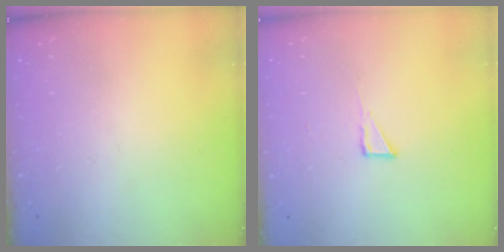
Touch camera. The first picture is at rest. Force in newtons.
{"total": 3.6, "press": 3.6, "slide": 0.3}